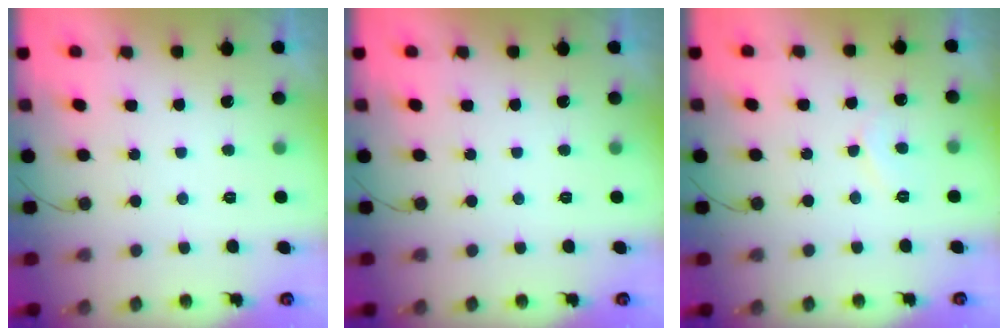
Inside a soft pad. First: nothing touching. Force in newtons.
{"total": 0.0}
{"total": 4.9, "press": 4.9, "slide": 0.5}